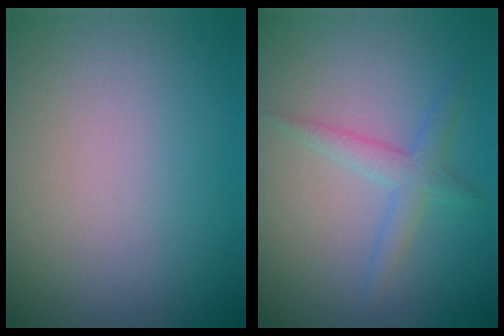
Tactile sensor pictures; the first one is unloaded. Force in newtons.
{"total": 1.3, "press": 1.3, "slide": 0.1}